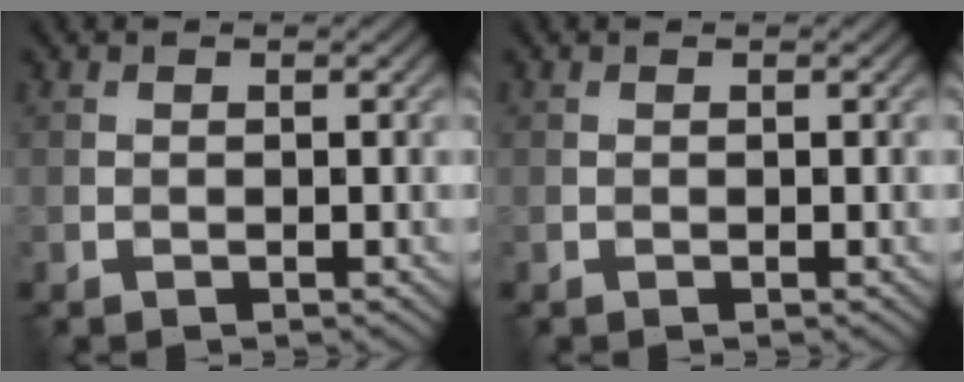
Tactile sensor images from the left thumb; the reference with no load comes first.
{"total": 0.0}